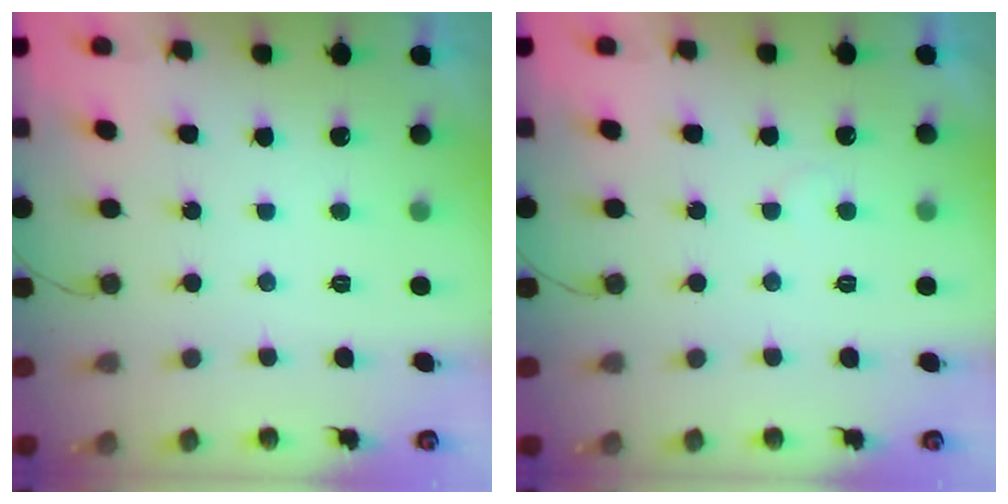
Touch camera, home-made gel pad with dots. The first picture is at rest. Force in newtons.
{"total": 3.8, "press": 3.8, "slide": 0.3}